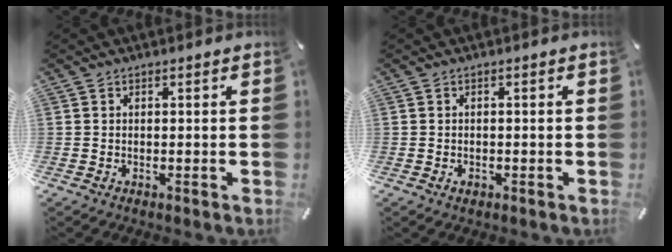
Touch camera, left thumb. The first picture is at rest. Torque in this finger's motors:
{"motor_torque": [0.18, 0.74, -0.33, -0.05, -0.06]}